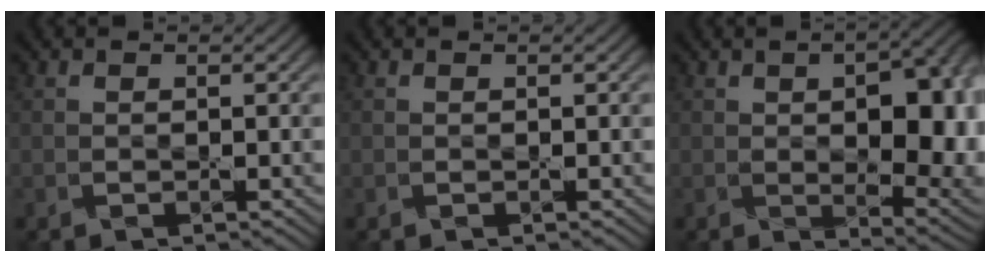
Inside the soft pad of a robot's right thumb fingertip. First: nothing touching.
{"total": 0.0}
{"total": 13.9, "force": [0.6, 7.4, 11.8], "torque": [-0.149, -0.016, 0.033]}